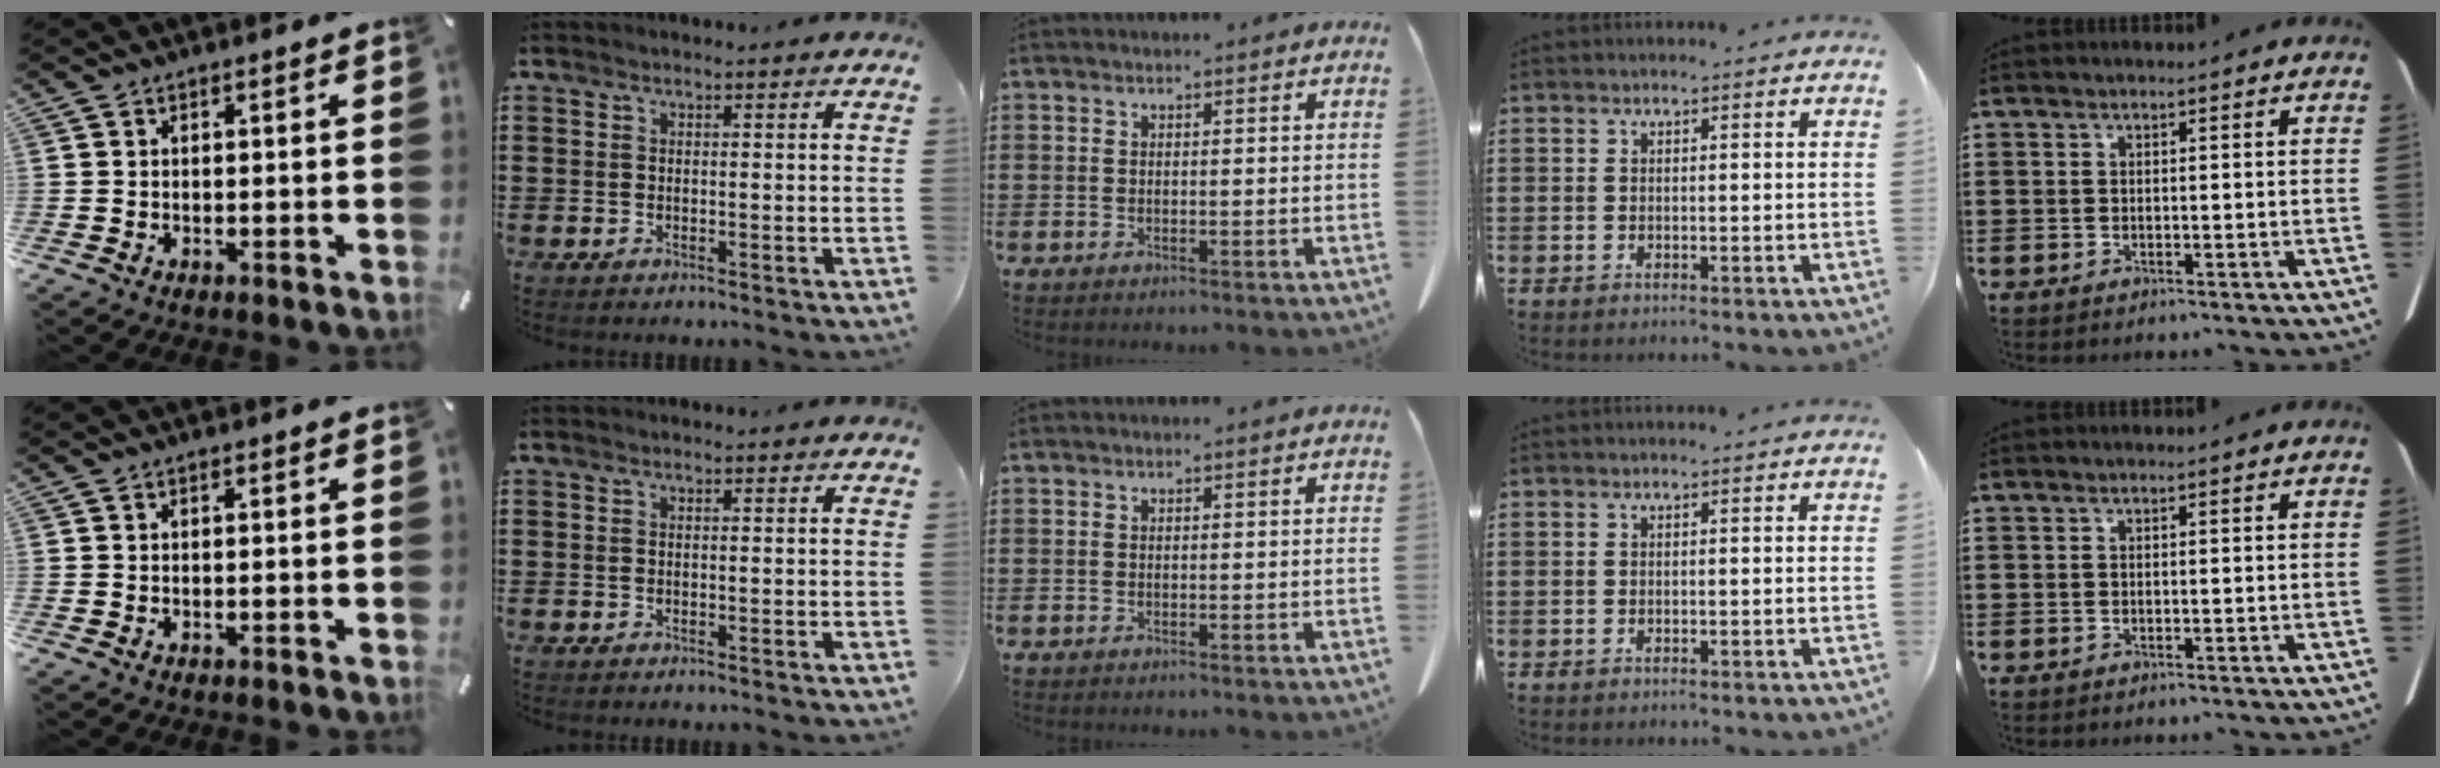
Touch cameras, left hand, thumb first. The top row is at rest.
{}